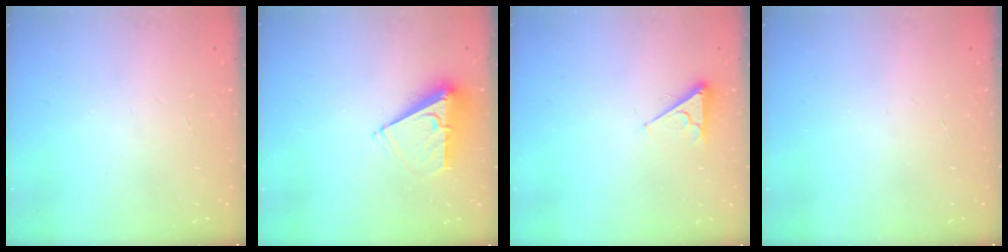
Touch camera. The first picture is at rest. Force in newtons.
{"total": 6.7, "press": 6.7, "slide": 0.7}
{"total": 3.5, "press": 3.5, "slide": 0.7}
{"total": 0.0}